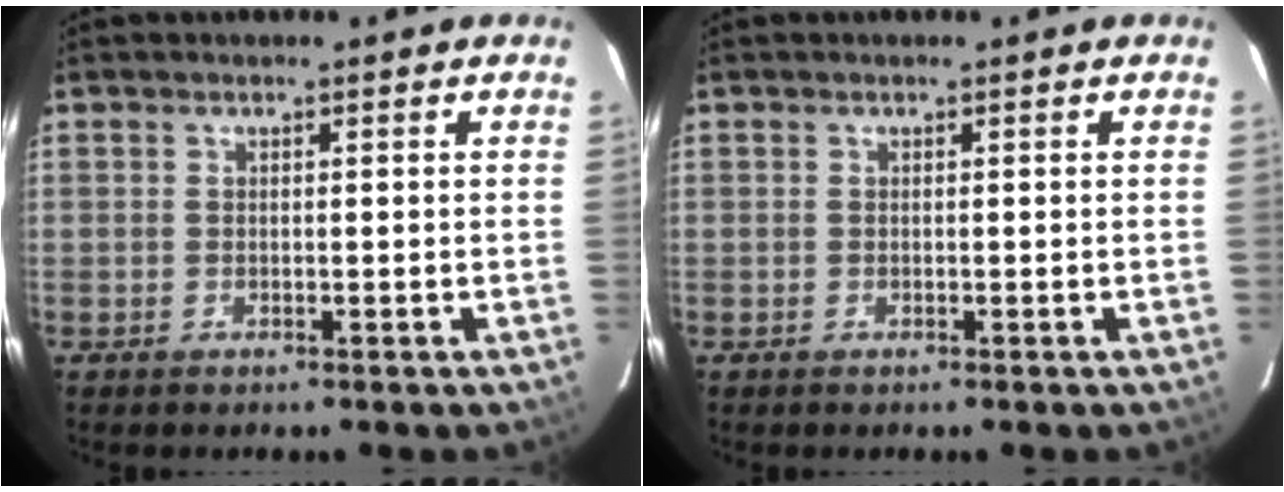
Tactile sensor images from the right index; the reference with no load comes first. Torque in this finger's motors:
{"motor_torque": [-0.06, -0.02, 0.00, 0.01]}